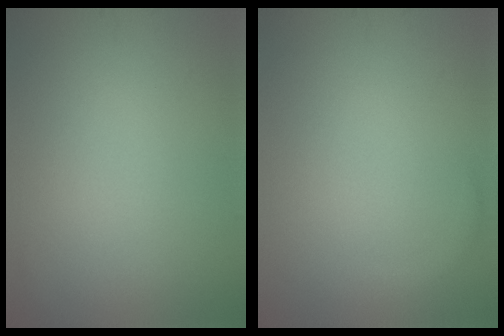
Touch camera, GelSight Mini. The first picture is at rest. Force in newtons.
{"total": 0.8, "press": 0.8, "slide": 0.1}